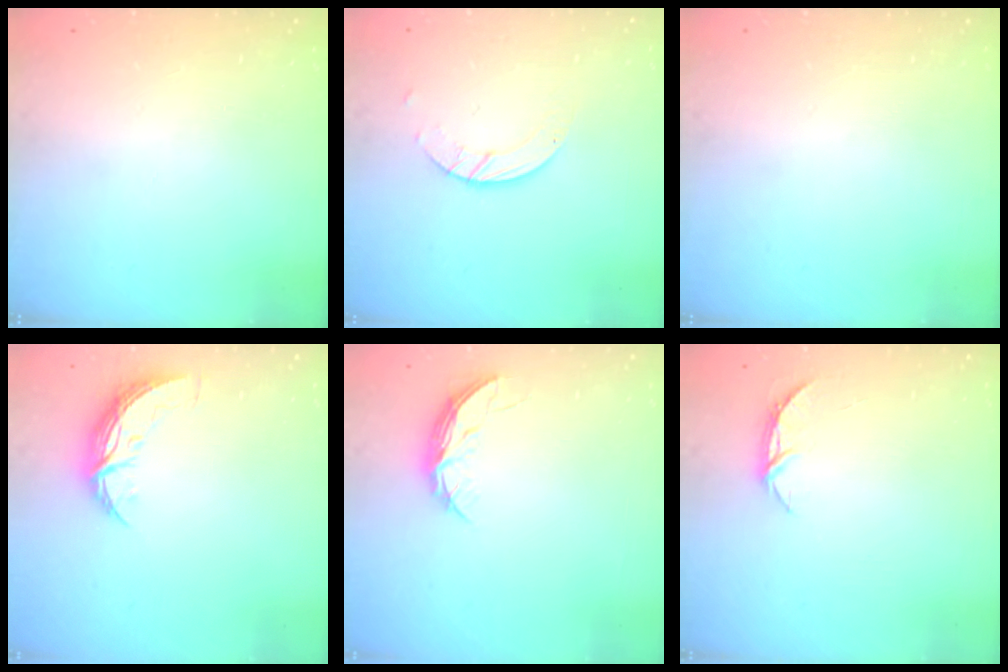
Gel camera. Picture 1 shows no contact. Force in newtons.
{"total": 3.6, "press": 3.6, "slide": 0.2}
{"total": 0.0}
{"total": 9.2, "press": 9.2, "slide": 0.1}
{"total": 5.5, "press": 5.5, "slide": 0.5}
{"total": 5.7, "press": 5.6, "slide": 0.4}